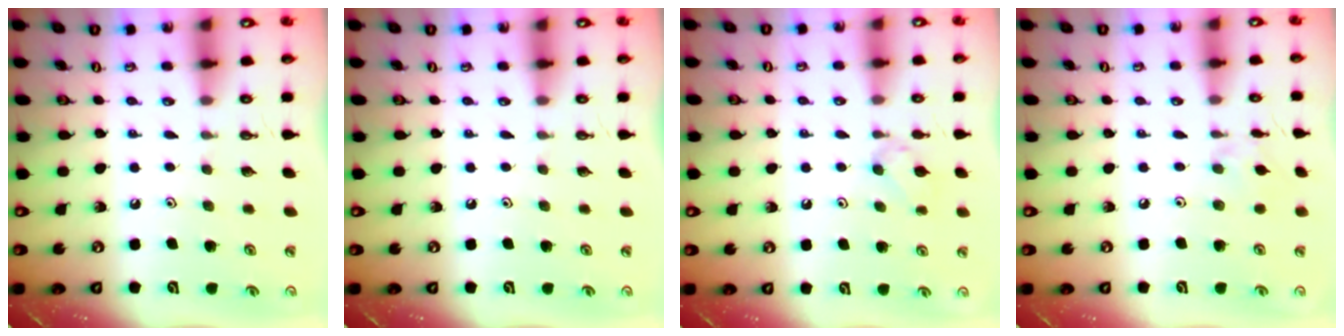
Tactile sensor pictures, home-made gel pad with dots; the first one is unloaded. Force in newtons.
{"total": 0.0}
{"total": 3.4, "press": 3.3, "slide": 0.6}
{"total": 2.3, "press": 2.3, "slide": 0.4}